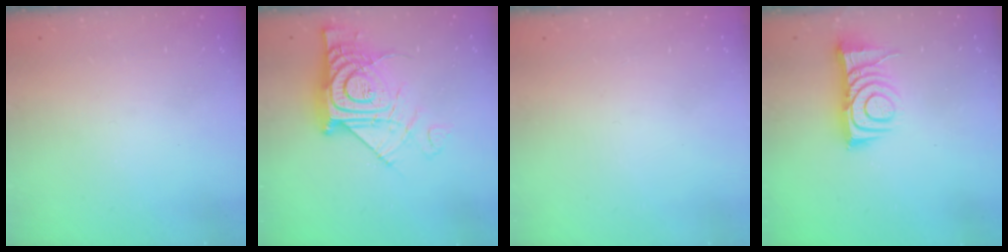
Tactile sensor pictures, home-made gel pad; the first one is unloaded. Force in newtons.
{"total": 15.9, "press": 15.7, "slide": 1.9}
{"total": 1.6, "press": 1.6, "slide": 0.1}
{"total": 9.7, "press": 9.7, "slide": 0.9}